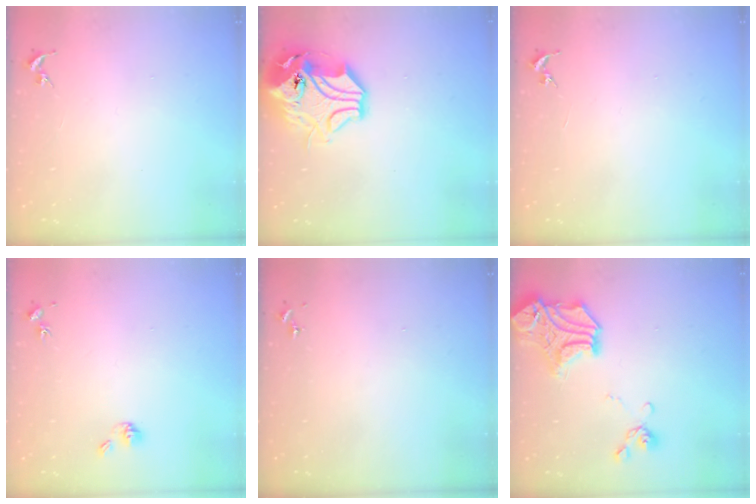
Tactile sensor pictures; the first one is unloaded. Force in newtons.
{"total": 17.8, "press": 17.5, "slide": 2.8}
{"total": 0.0}
{"total": 5.3, "press": 4.7, "slide": 2.3}
{"total": 0.0}
{"total": 18.0, "press": 17.9, "slide": 1.8}